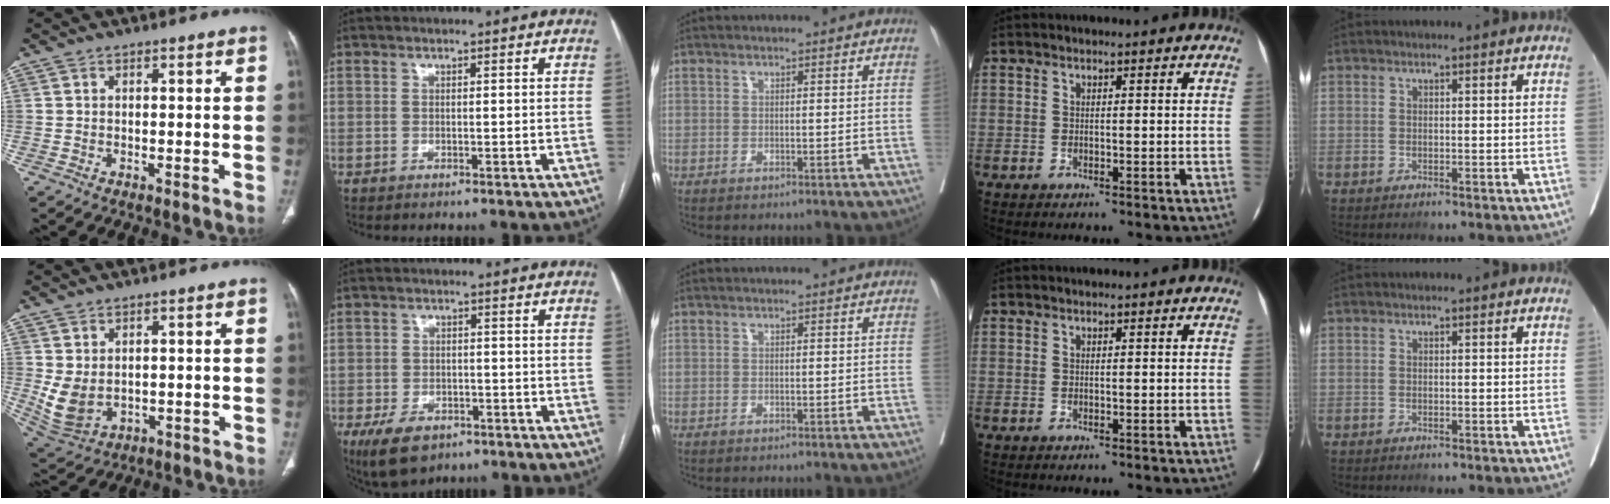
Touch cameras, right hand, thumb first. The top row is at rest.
{"thumb": {"total": 6.6, "force": [0.4, 4.8, 4.5], "torque": [-0.087, -0.008, 0.035]}, "index": {"total": 7.0, "force": [-4.1, 4.3, 3.7], "torque": [-0.071, -0.003, -0.059]}}